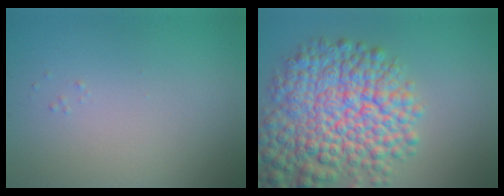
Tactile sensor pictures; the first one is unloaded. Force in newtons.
{"total": 10.7, "press": 10.7, "slide": 0.4}